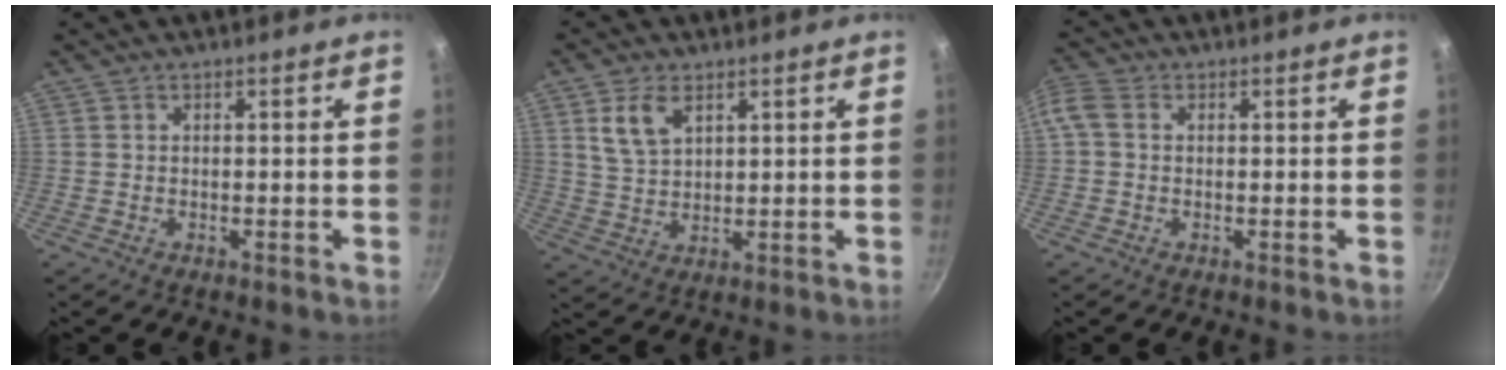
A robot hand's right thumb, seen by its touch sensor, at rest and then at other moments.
{"total": 6.6, "force": [3.2, 3.8, 4.4], "torque": [-0.075, -0.012, 0.068]}
{"total": 3.7, "force": [0.3, 2.9, 2.4], "torque": [-0.055, 0.012, -0.003]}